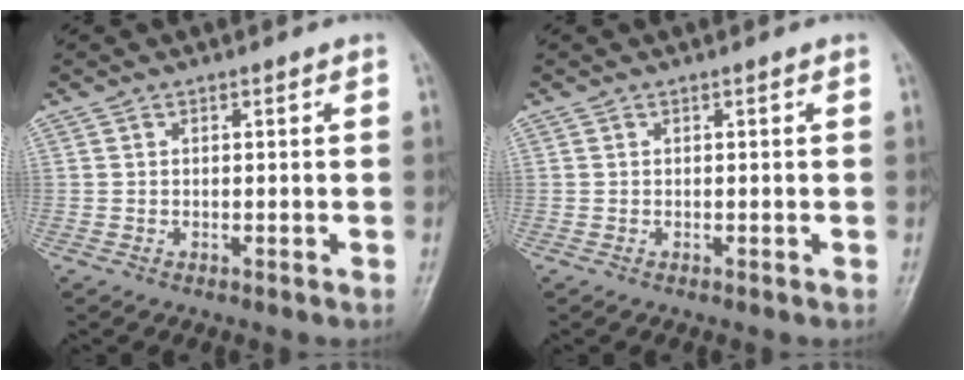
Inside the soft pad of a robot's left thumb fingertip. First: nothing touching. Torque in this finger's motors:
{"motor_torque": [0.09, 0.00, 0.10, -0.22, 0.00]}